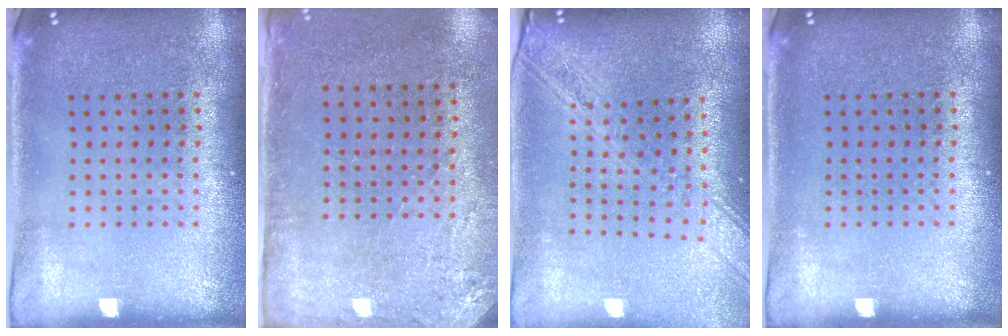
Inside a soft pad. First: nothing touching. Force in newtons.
{"total": 2.8, "press": 2.3, "slide": 1.6}
{"total": 2.0, "press": 1.8, "slide": 1.0}
{"total": 0.0}